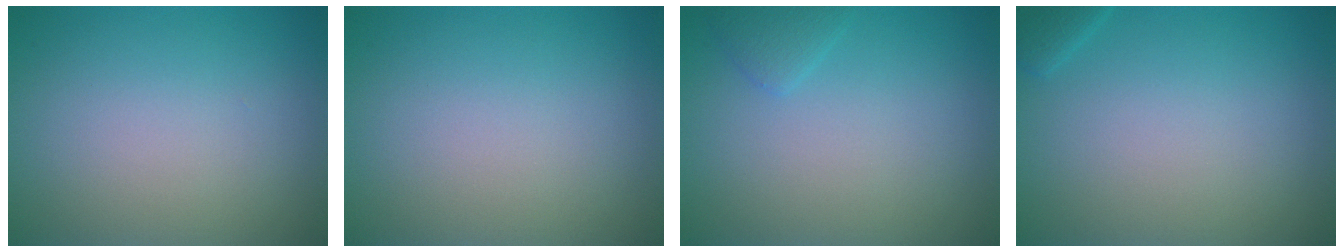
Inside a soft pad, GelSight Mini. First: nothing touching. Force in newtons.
{"total": 0.0}
{"total": 1.1, "press": 1.1, "slide": 0.1}
{"total": 1.1, "press": 1.1, "slide": 0.1}